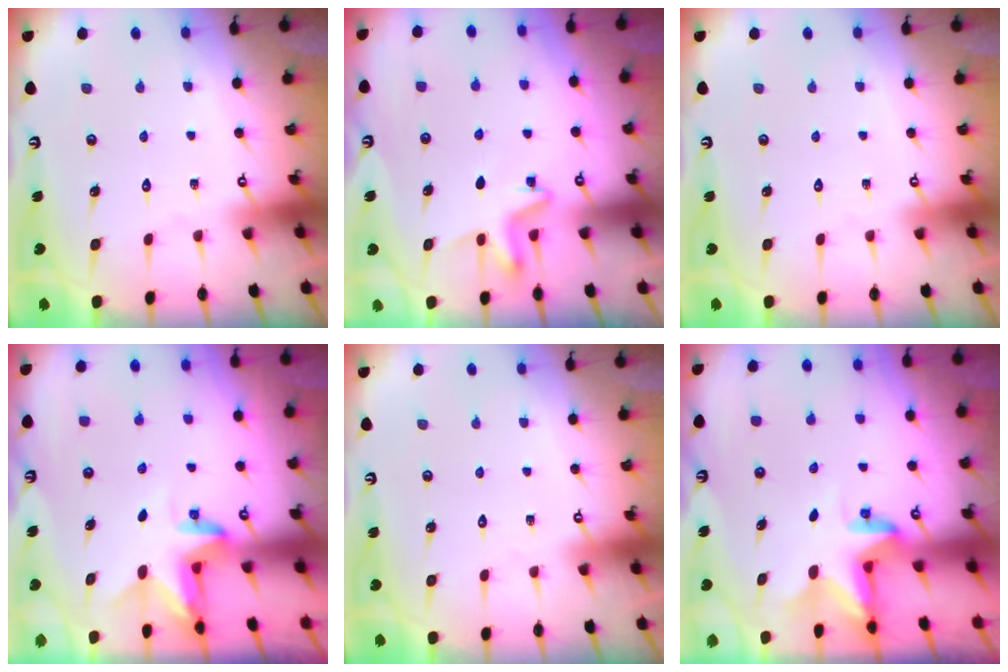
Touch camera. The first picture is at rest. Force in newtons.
{"total": 4.1, "press": 4.1, "slide": 0.4}
{"total": 0.0}
{"total": 3.3, "press": 3.3, "slide": 0.1}
{"total": 0.0}
{"total": 2.9, "press": 2.9, "slide": 0.1}